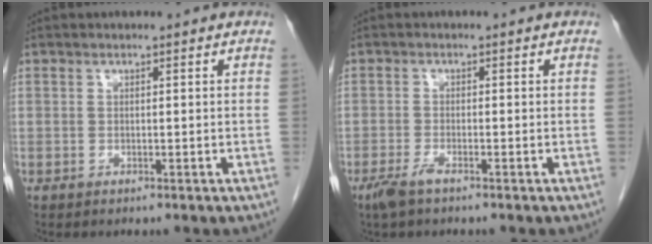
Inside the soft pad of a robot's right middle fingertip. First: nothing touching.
{"total": 2.6, "force": [-1.9, 0.4, 1.8], "torque": [-0.043, -0.005, -0.038]}